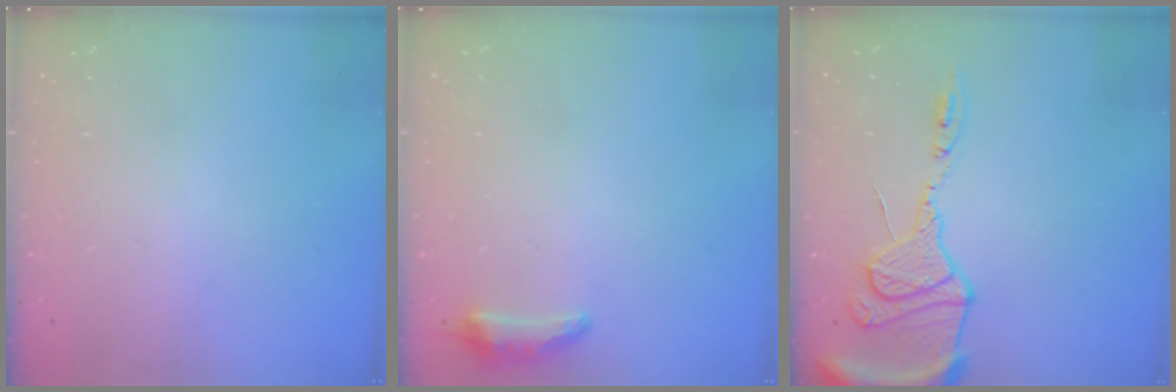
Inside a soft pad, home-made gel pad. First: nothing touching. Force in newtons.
{"total": 5.8, "press": 5.8, "slide": 1.0}
{"total": 15.3, "press": 15.2, "slide": 1.4}